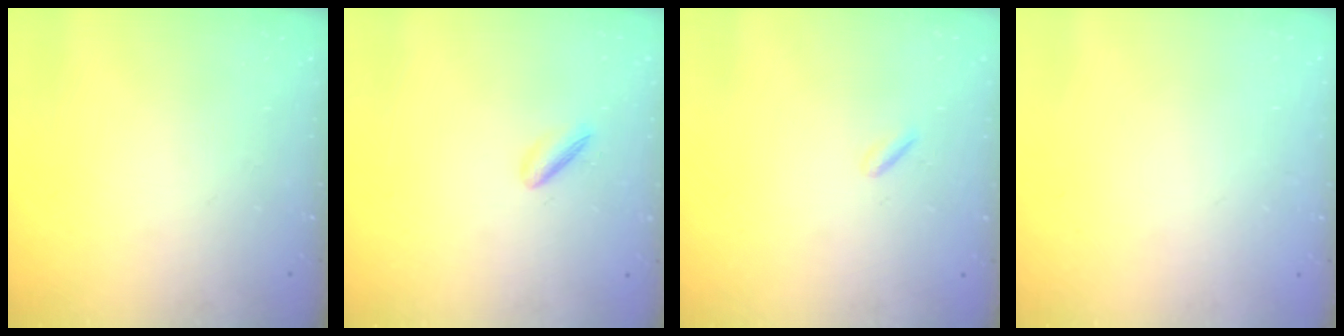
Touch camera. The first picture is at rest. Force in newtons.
{"total": 3.1, "press": 3.0, "slide": 0.8}
{"total": 0.9, "press": 0.8, "slide": 0.4}
{"total": 2.2, "press": 2.2, "slide": 0.1}